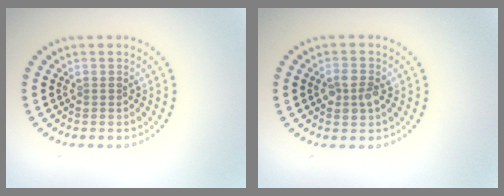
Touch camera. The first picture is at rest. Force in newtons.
{"total": 2.5, "press": 2.5, "slide": 0.1}